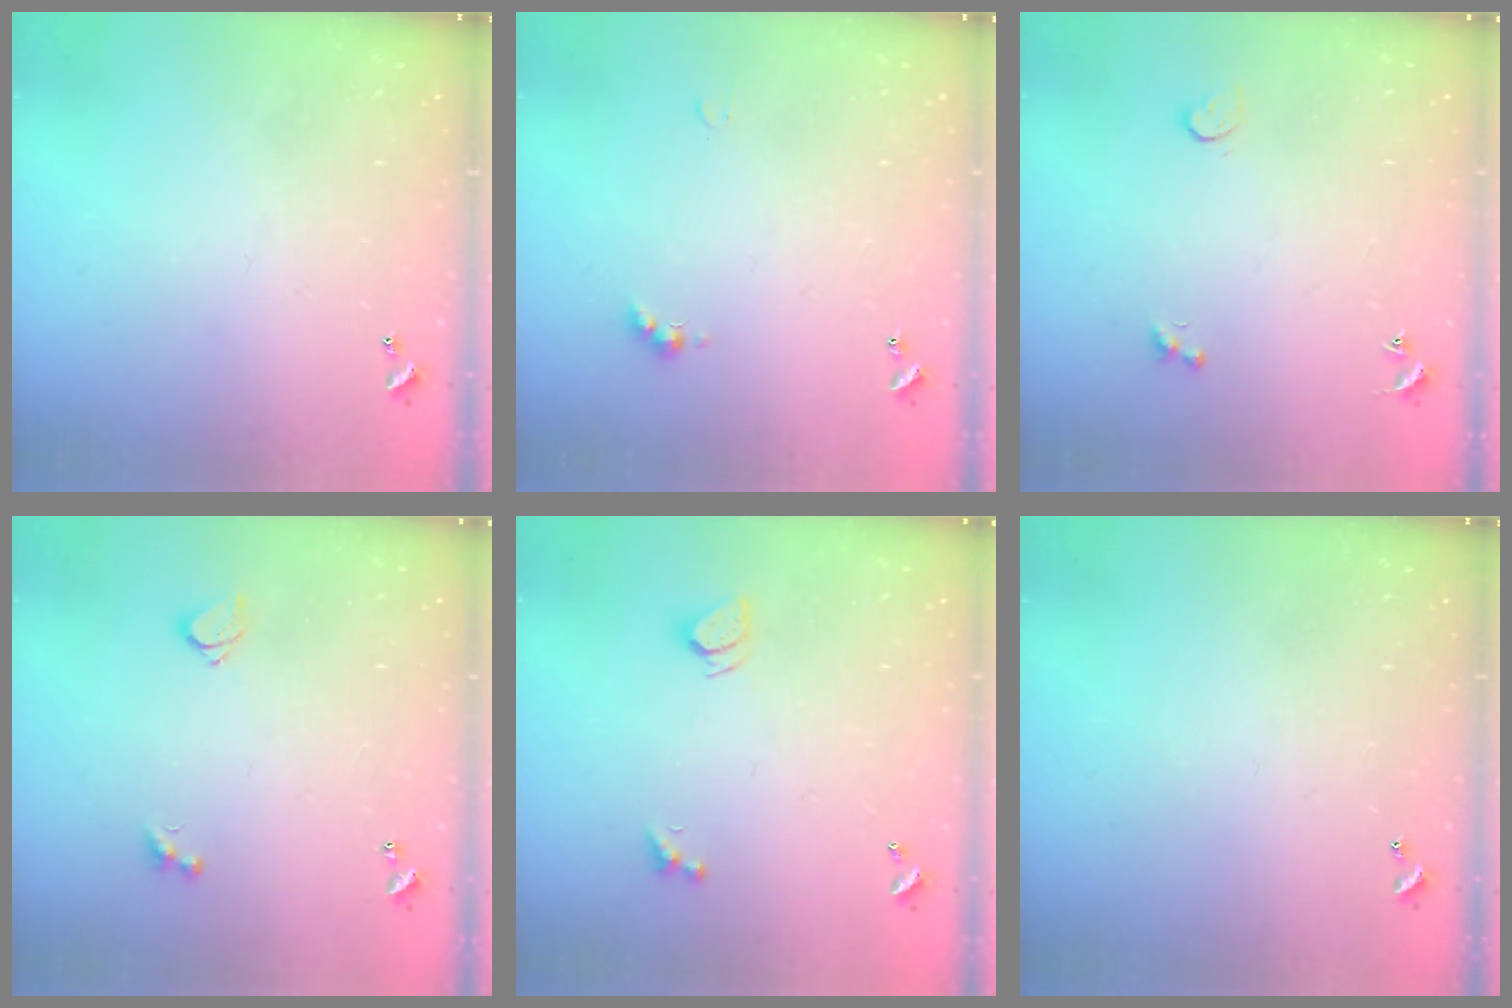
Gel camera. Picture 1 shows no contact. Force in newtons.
{"total": 2.0, "press": 2.0, "slide": 0.5}
{"total": 3.3, "press": 3.0, "slide": 1.3}
{"total": 2.8, "press": 2.5, "slide": 1.3}
{"total": 2.0, "press": 1.9, "slide": 0.5}
{"total": 0.0}